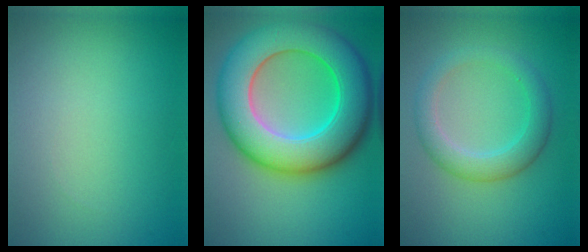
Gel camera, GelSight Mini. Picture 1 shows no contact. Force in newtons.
{"total": 12.5, "press": 12.5, "slide": 0.3}
{"total": 3.5, "press": 3.5, "slide": 0.2}